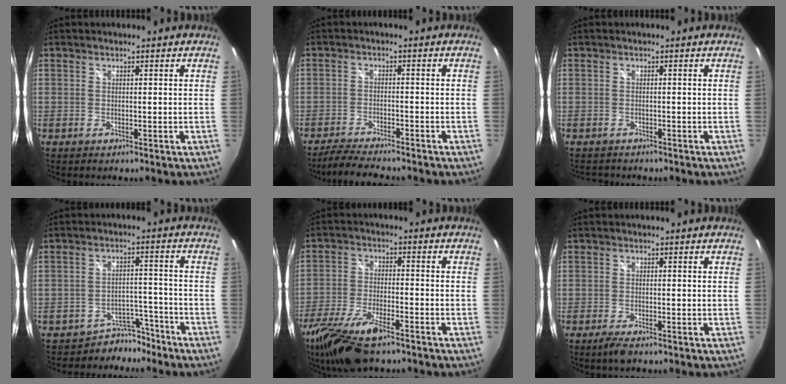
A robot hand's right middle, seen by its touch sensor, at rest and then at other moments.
{"total": 7.3, "force": [-6.7, 1.0, 2.9], "torque": [-0.082, -0.014, -0.114]}
{"total": 2.1, "force": [-2.0, 0.7, 0.4], "torque": [-0.010, -0.011, -0.031]}
{"total": 5.9, "force": [-5.1, 3.1, 0.0], "torque": [0.003, 0.025, -0.074]}
{"total": 14.8, "force": [-10.7, 4.5, 9.1], "torque": [-0.203, -0.037, -0.200]}
{"total": 2.8, "force": [-1.9, 0.6, 2.0], "torque": [-0.045, -0.010, -0.036]}